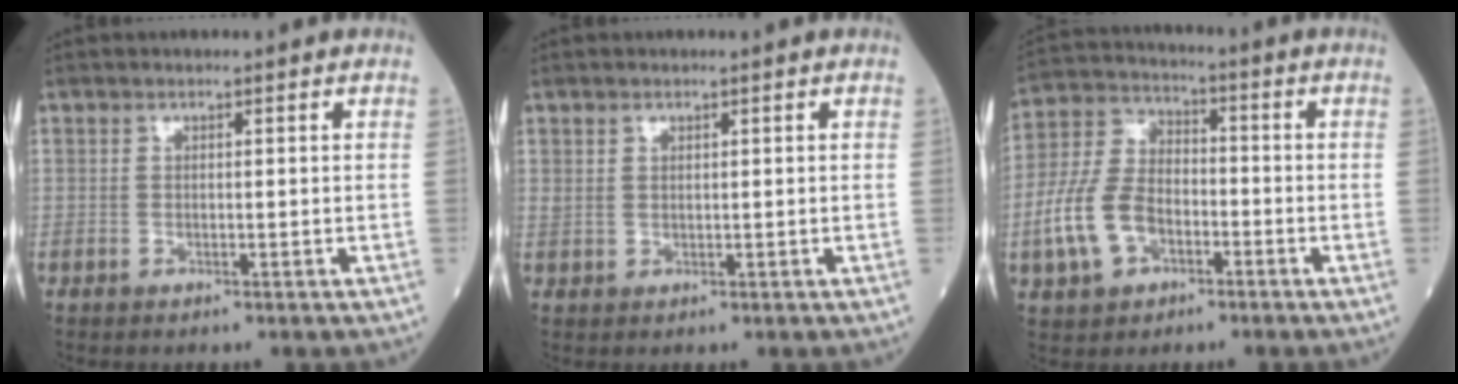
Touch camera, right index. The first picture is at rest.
{"total": 1.2, "force": [0.8, 0.8, 0.4], "torque": [-0.004, 0.003, 0.015]}
{"total": 10.7, "force": [-3.9, 6.9, 7.3], "torque": [-0.176, 0.016, -0.074]}